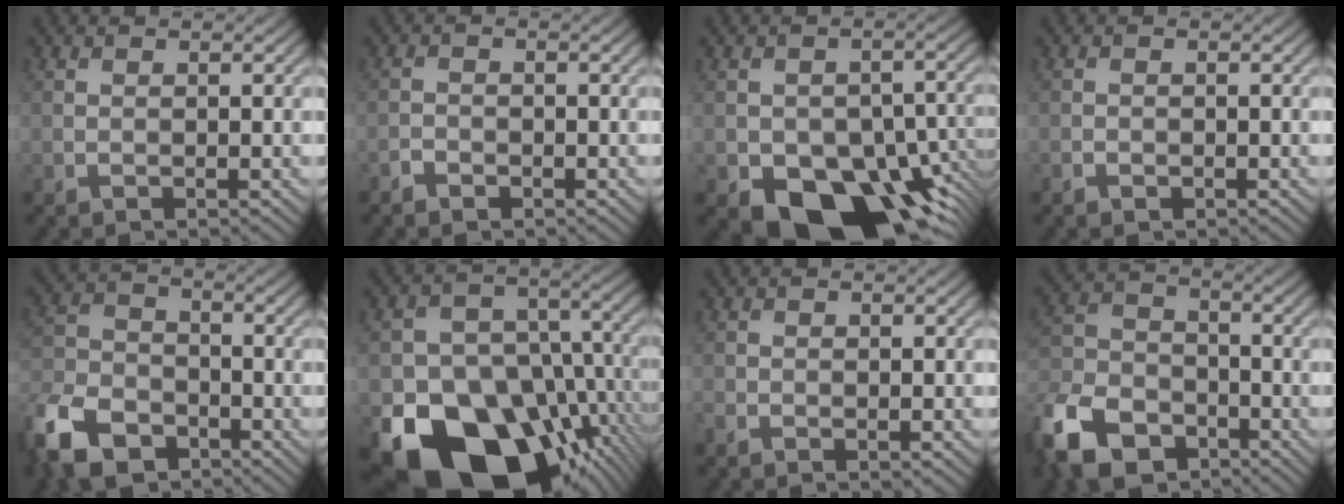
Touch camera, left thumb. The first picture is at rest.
{"total": 1.5, "force": [-1.2, 0.8, 0.4], "torque": [-0.006, 0.000, -0.026]}
{"total": 14.9, "force": [-7.6, 9.2, 8.9], "torque": [-0.114, -0.025, -0.113]}
{"total": 0.9, "force": [-0.6, 0.6, 0.3], "torque": [-0.005, -0.003, -0.011]}
{"total": 11.1, "force": [-7.5, 6.3, 5.2], "torque": [-0.134, -0.022, -0.161]}
{"total": 20.9, "force": [-10.2, 14.6, 10.9], "torque": [-0.179, -0.042, -0.154]}
{"total": 1.6, "force": [-1.3, 0.6, 0.7], "torque": [-0.015, -0.007, -0.028]}
{"total": 12.5, "force": [-8.3, 7.2, 5.9], "torque": [-0.155, -0.029, -0.171]}